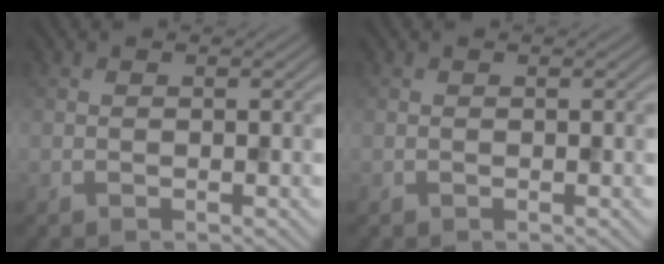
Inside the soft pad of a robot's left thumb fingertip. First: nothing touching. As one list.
[{"total": 0.0}]